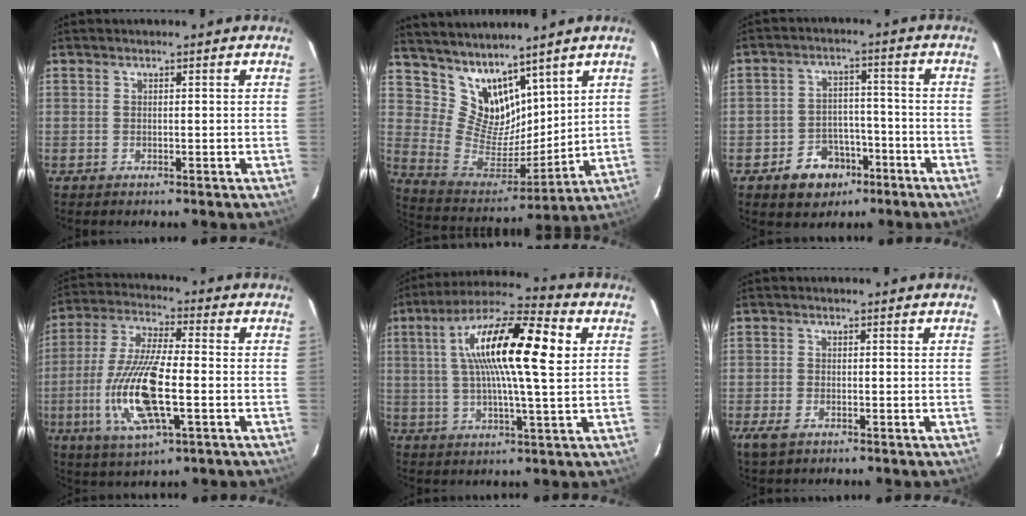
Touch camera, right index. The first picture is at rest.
{"total": 12.9, "force": [9.9, 6.9, 4.4], "torque": [-0.086, -0.011, 0.207]}
{"total": 8.6, "force": [-4.8, 6.6, 2.6], "torque": [-0.065, 0.027, -0.057]}
{"total": 16.5, "force": [-4.0, 4.9, 15.2], "torque": [-0.322, -0.011, -0.077]}
{"total": 18.1, "force": [4.5, 3.4, 17.2], "torque": [-0.303, 0.028, 0.061]}
{"total": 2.4, "force": [-1.6, 1.2, 1.4], "torque": [-0.033, -0.004, -0.033]}